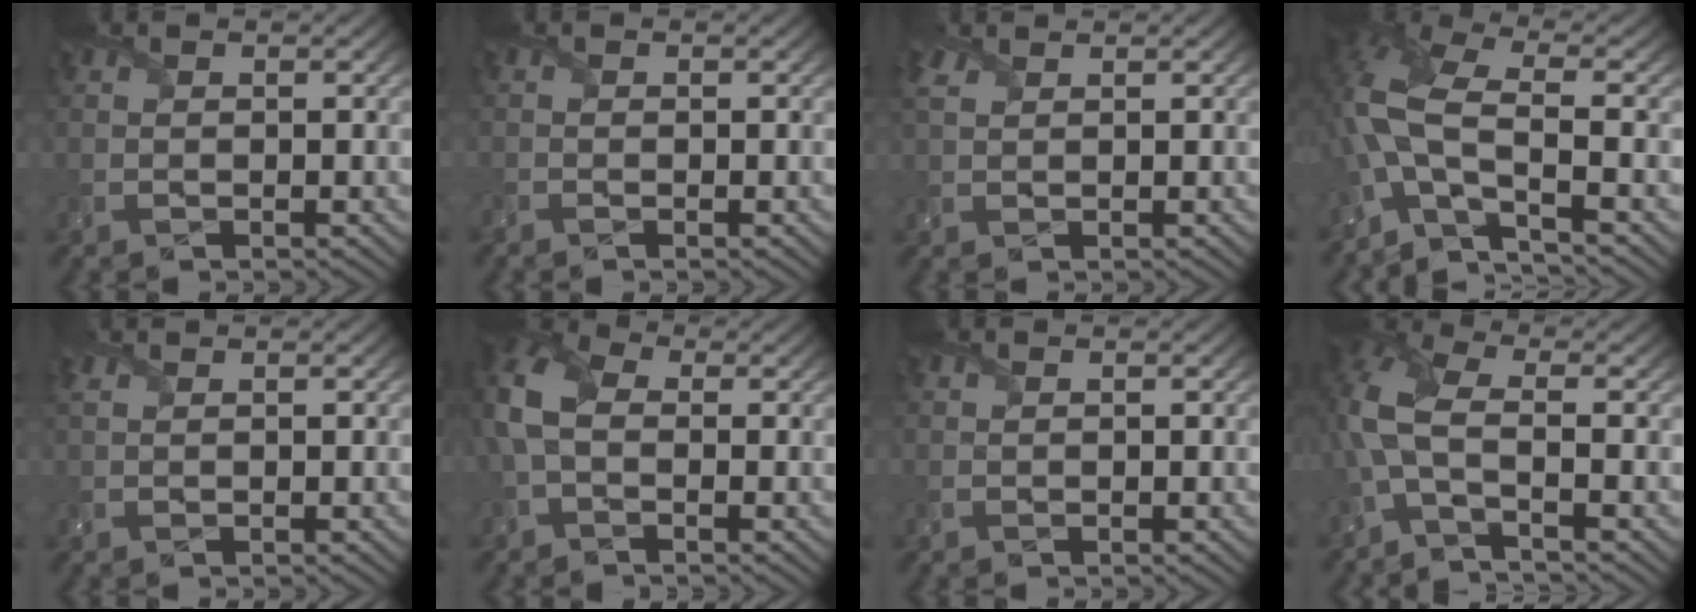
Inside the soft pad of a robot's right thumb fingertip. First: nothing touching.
{"total": 0.9, "force": [-0.9, 0.1, 0.3], "torque": [-0.009, -0.007, -0.021]}
{"total": 2.1, "force": [1.5, 1.0, 1.0], "torque": [-0.030, 0.010, 0.033]}
{"total": 9.8, "force": [-2.8, 3.6, 8.7], "torque": [-0.199, 0.005, -0.074]}
{"total": 1.2, "force": [1.0, 0.3, 0.6], "torque": [-0.019, 0.006, 0.020]}
{"total": 7.0, "force": [-0.2, 4.7, 5.1], "torque": [-0.150, 0.005, -0.014]}
{"total": 0.0}
{"total": 6.1, "force": [-1.6, 2.3, 5.4], "torque": [-0.133, 0.006, -0.055]}